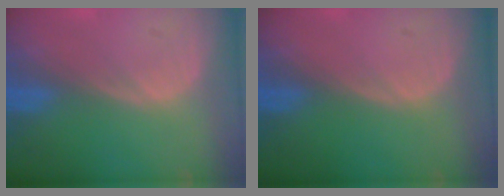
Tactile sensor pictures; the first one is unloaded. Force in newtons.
{"total": 0.0}